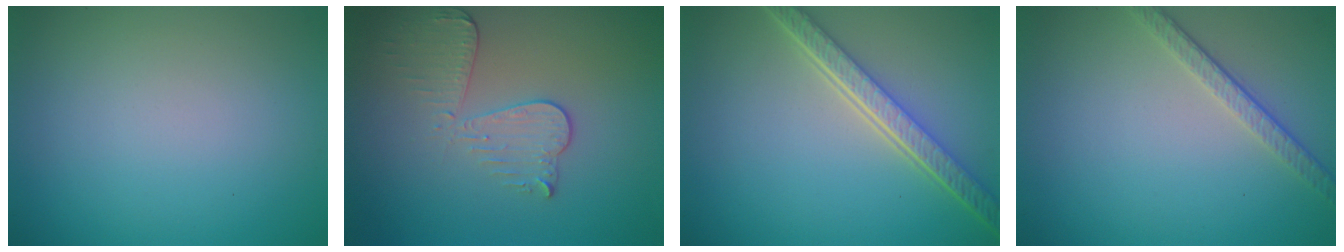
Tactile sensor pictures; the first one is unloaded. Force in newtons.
{"total": 3.6, "press": 3.1, "slide": 1.8}
{"total": 5.3, "press": 3.9, "slide": 3.6}
{"total": 2.5, "press": 2.1, "slide": 1.4}